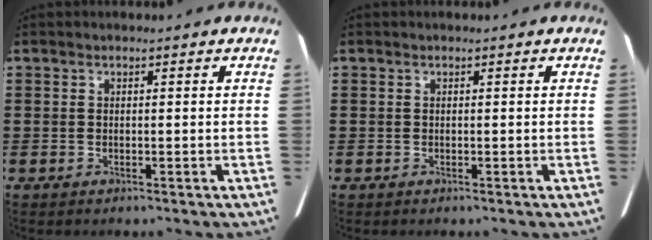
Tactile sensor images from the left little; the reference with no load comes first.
{"total": 0.0}